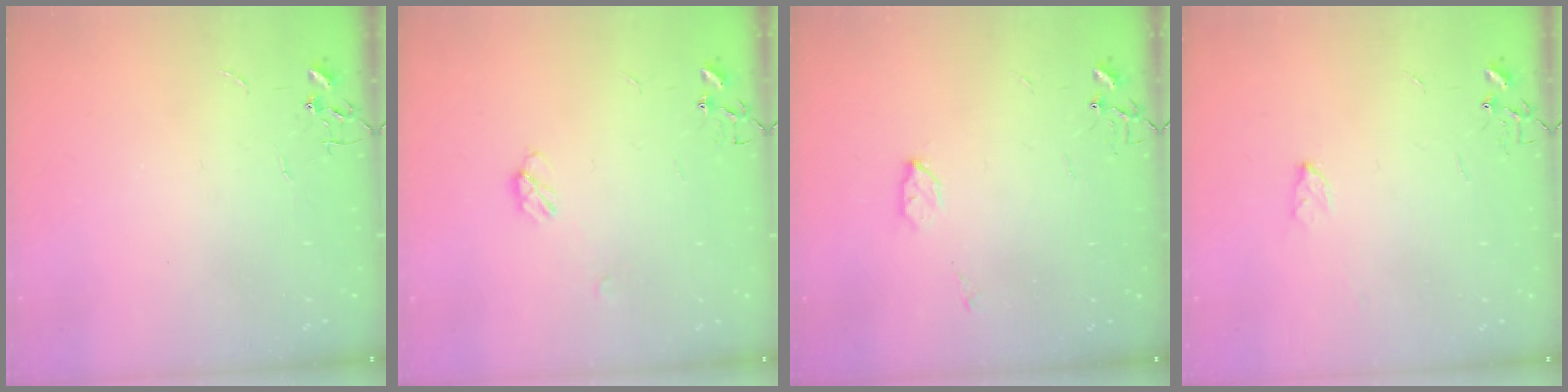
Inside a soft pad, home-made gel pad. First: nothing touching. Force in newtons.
{"total": 4.0, "press": 4.0, "slide": 0.4}
{"total": 4.6, "press": 4.5, "slide": 0.8}
{"total": 3.6, "press": 3.6, "slide": 0.6}